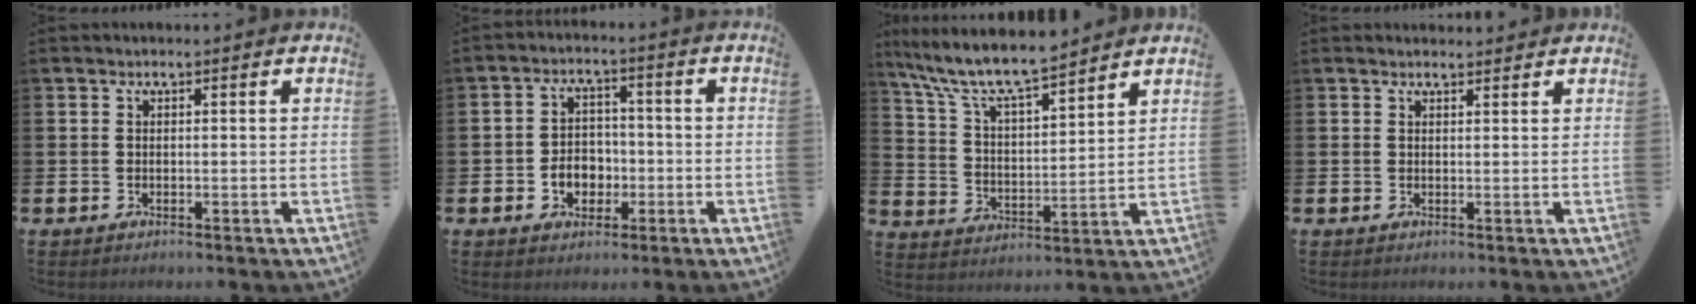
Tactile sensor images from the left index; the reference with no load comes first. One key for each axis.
{"total": 4.3, "fx": -1.3, "fy": 3.6, "fz": 2.0, "tx": -0.026, "ty": 0.000, "tz": -0.033}
{"total": 9.0, "fx": 8.3, "fy": 1.2, "fz": 3.2, "tx": -0.099, "ty": -0.052, "tz": 0.147}
{"total": 1.2, "fx": 1.2, "fy": 0.3, "fz": 0.1, "tx": 0.009, "ty": -0.004, "tz": 0.020}